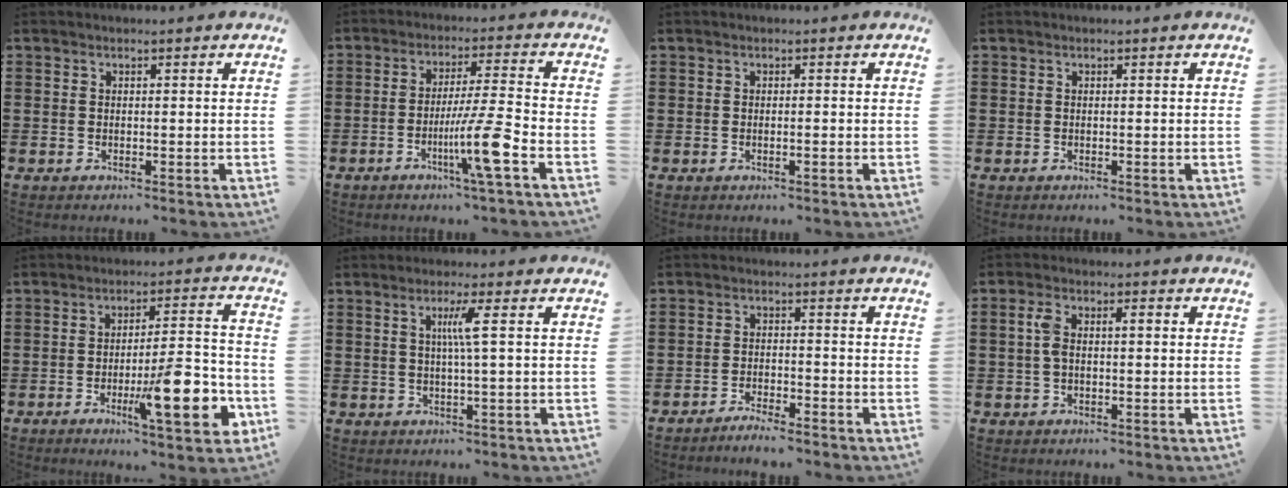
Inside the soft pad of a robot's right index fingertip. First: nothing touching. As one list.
[{"total": 10.4, "force": [-4.1, -0.2, 9.6], "torque": [-0.176, -0.011, -0.077]}, {"total": 0.5, "force": [-0.2, 0.0, 0.5], "torque": [-0.009, -0.003, -0.003]}, {"total": 0.0}, {"total": 13.2, "force": [-5.0, 3.0, 11.9], "torque": [-0.173, -0.003, -0.082]}, {"total": 3.9, "force": [0.7, -0.5, 3.8], "torque": [-0.074, -0.004, 0.007]}, {"total": 2.6, "force": [-2.6, 0.0, 0.3], "torque": [-0.010, 0.004, -0.053]}, {"total": 3.8, "force": [0.3, 1.4, 3.5], "torque": [-0.082, 0.001, -0.003]}]